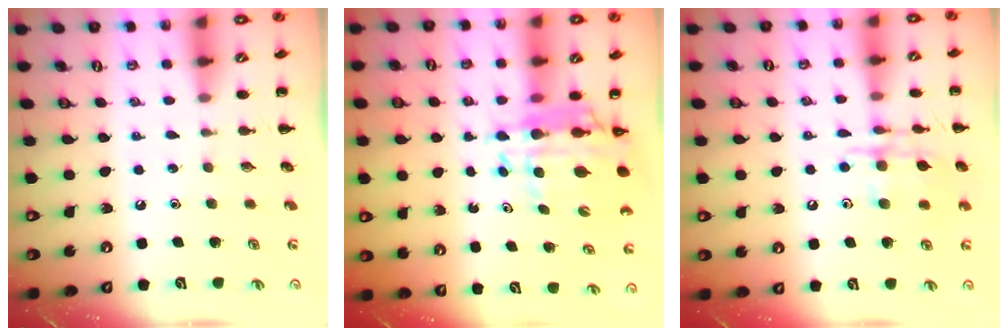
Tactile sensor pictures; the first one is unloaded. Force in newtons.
{"total": 10.3, "press": 9.8, "slide": 3.2}
{"total": 12.5, "press": 12.4, "slide": 1.6}